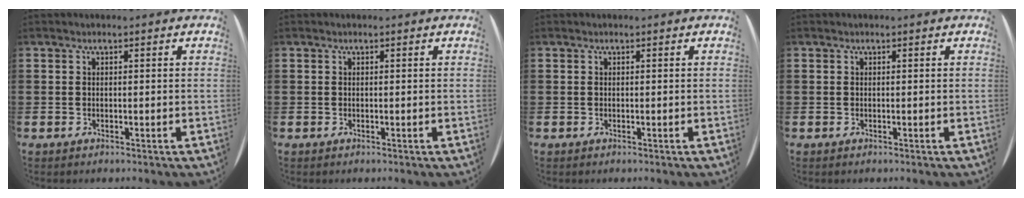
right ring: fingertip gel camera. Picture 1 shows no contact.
{"total": 0.0}
{"total": 0.0}
{"total": 0.0}